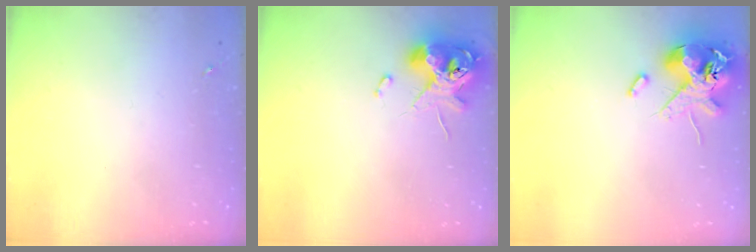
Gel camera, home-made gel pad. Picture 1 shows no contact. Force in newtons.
{"total": 11.9, "press": 11.7, "slide": 2.1}
{"total": 13.4, "press": 13.2, "slide": 2.3}